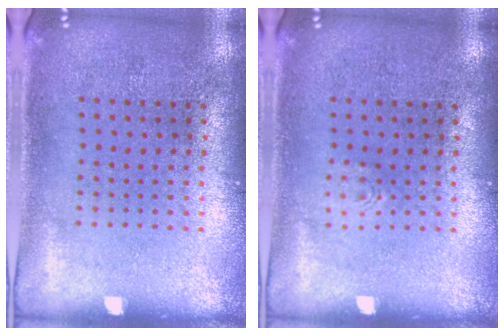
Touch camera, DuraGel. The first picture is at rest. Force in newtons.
{"total": 0.5, "press": 0.5, "slide": 0.1}